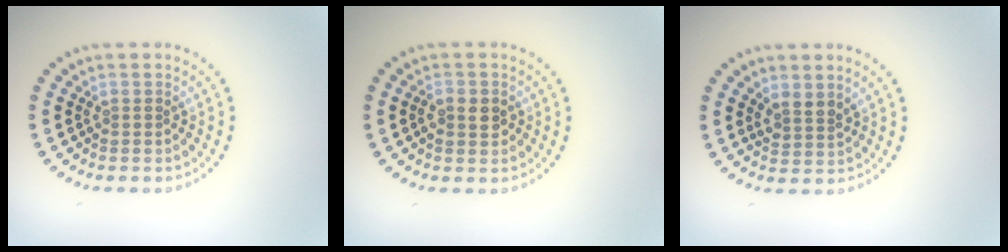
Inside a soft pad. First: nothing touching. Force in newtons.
{"total": 2.1, "press": 2.0, "slide": 0.3}
{"total": 1.8, "press": 1.4, "slide": 1.1}